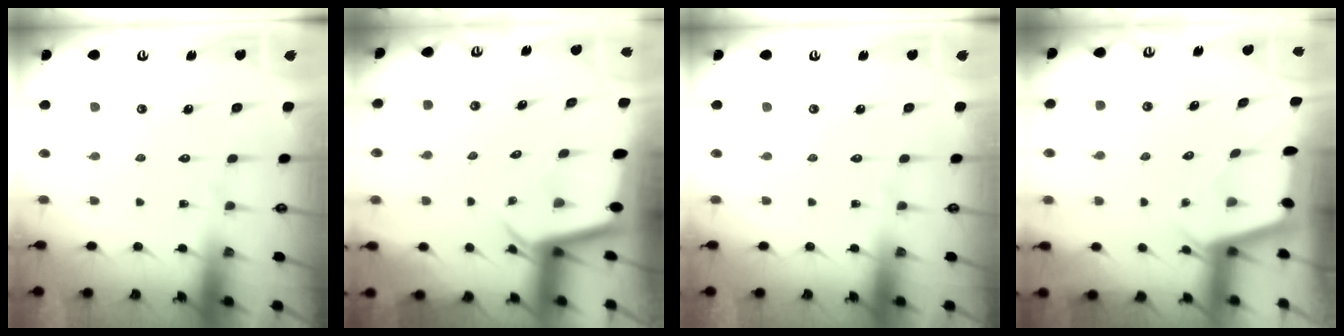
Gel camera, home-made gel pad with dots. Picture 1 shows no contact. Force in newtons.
{"total": 2.8, "press": 2.8, "slide": 0.3}
{"total": 0.0}
{"total": 2.0, "press": 2.0, "slide": 0.3}